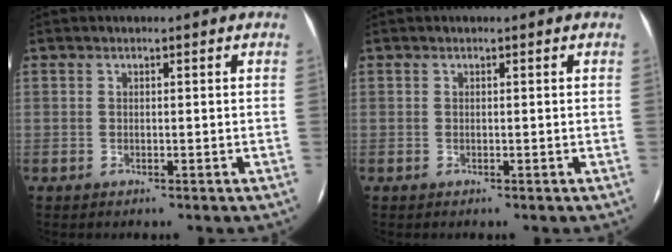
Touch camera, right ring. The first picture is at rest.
{"total": 0.0}